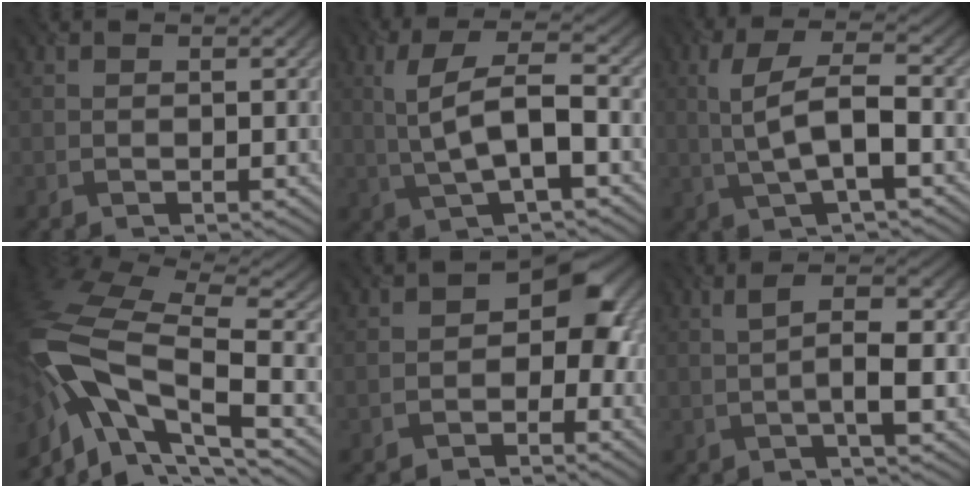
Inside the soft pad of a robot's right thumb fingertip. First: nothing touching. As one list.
[{"total": 8.0, "force": [-0.5, 2.8, 7.5], "torque": [-0.151, 0.010, -0.012]}, {"total": 7.1, "force": [-0.7, 2.3, 6.7], "torque": [-0.139, 0.009, -0.015]}, {"total": 16.0, "force": [-5.7, 7.3, 13.1], "torque": [-0.288, -0.009, -0.105]}, {"total": 5.1, "force": [-1.2, 3.5, 3.5], "torque": [-0.029, 0.006, -0.030]}, {"total": 5.2, "force": [-0.7, 1.2, 5.0], "torque": [-0.086, 0.009, -0.013]}]